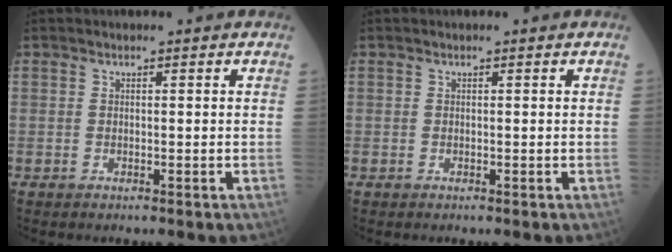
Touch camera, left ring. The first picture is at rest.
{"total": 0.0}